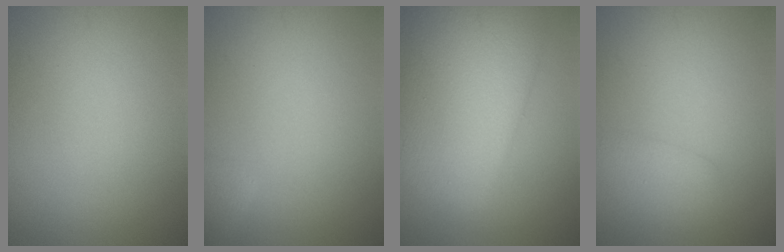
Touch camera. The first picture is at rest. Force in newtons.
{"total": 1.0, "press": 1.0, "slide": 0.1}
{"total": 10.2, "press": 10.2, "slide": 0.4}
{"total": 1.8, "press": 1.8, "slide": 0.0}